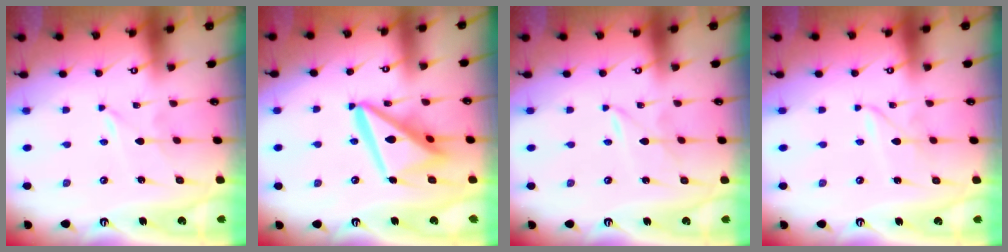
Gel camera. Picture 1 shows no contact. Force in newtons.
{"total": 17.0, "press": 16.9, "slide": 2.1}
{"total": 1.2, "press": 1.2, "slide": 0.1}
{"total": 2.0, "press": 2.0, "slide": 0.2}